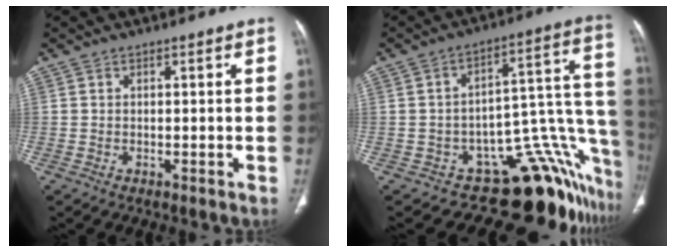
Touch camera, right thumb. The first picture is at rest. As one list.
[{"total": 20.5, "force": [-12.7, 8.9, 13.5], "torque": [-0.033, 0.121, -0.155]}]